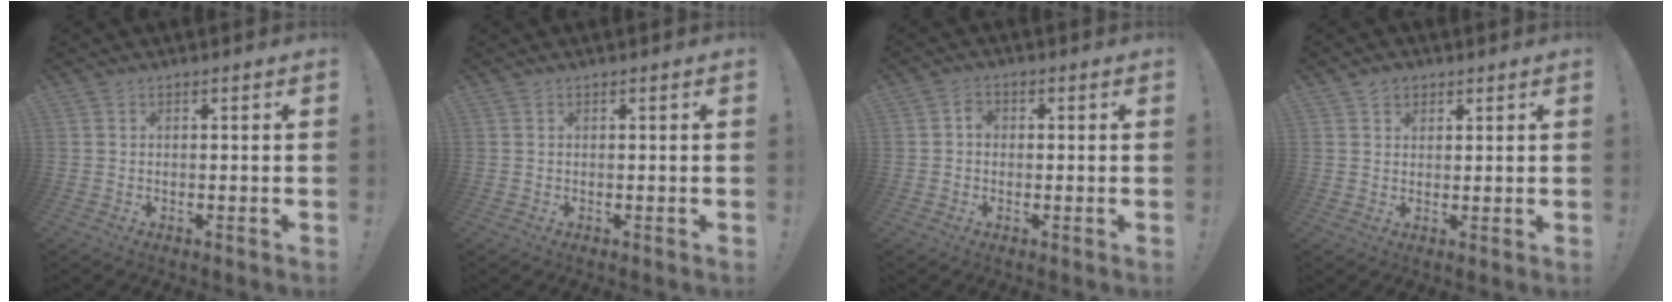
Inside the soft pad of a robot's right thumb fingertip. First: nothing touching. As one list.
[{"total": 0.0}, {"total": 2.5, "force": [-0.6, 1.9, 1.4], "torque": [-0.018, 0.007, -0.013]}, {"total": 3.7, "force": [2.1, 2.9, 0.8], "torque": [-0.002, -0.009, 0.036]}]